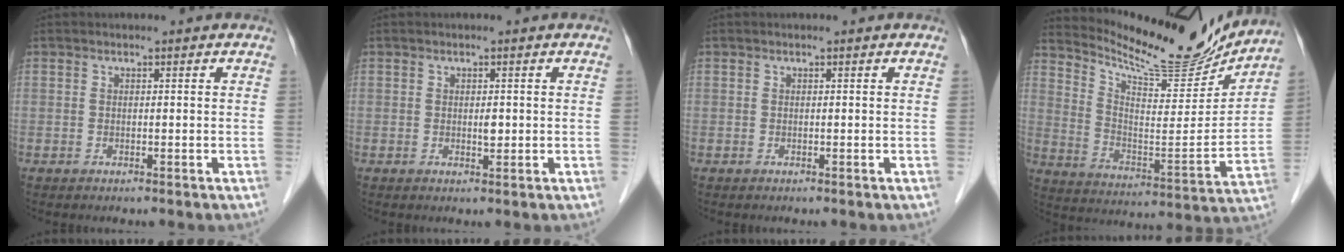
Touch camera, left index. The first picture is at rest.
{"total": 1.1, "force": [0.1, 0.4, 1.0], "torque": [-0.018, -0.003, 0.003]}
{"total": 0.0}
{"total": 17.7, "force": [16.9, 2.2, 4.8], "torque": [-0.096, -0.053, 0.259]}